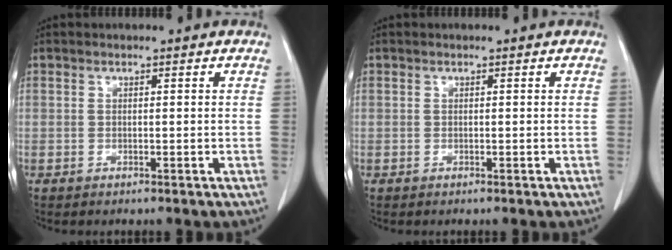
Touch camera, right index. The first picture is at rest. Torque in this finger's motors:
{"motor_torque": [0.00, 0.00, 0.00, 0.00]}